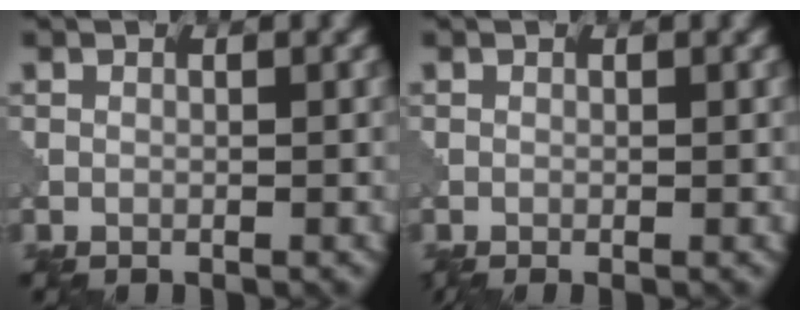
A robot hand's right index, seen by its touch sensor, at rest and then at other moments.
{"total": 0.0}